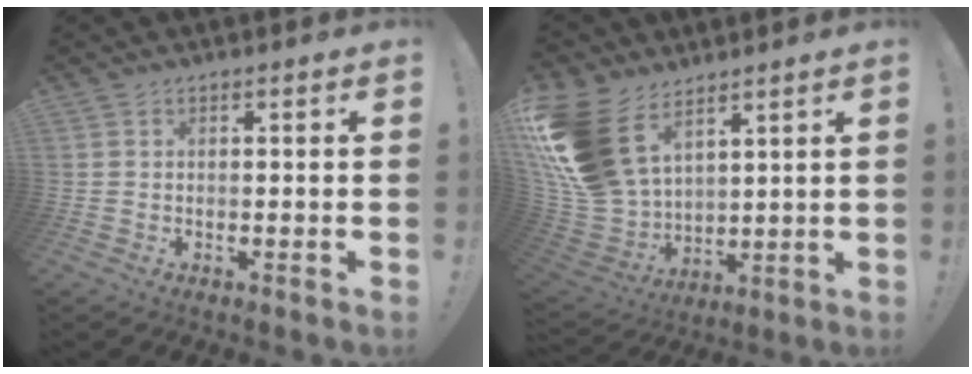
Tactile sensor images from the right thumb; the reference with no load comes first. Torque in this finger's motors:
{"motor_torque": [0.88, 4.12, 2.05, 0.72, 0.67]}